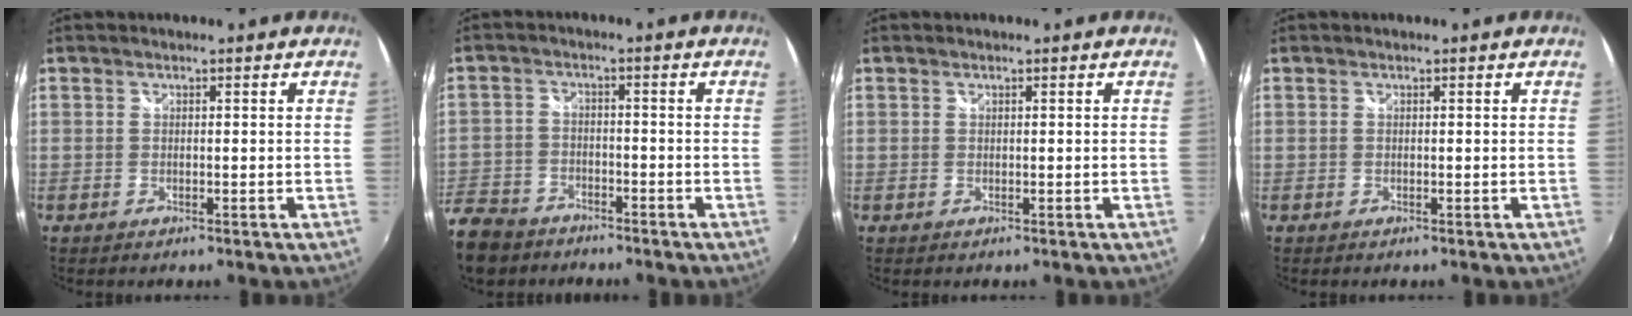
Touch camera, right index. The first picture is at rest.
{"total": 12.2, "force": [-8.2, 8.0, 4.1], "torque": [-0.137, -0.009, -0.151]}
{"total": 0.0}
{"total": 0.0}